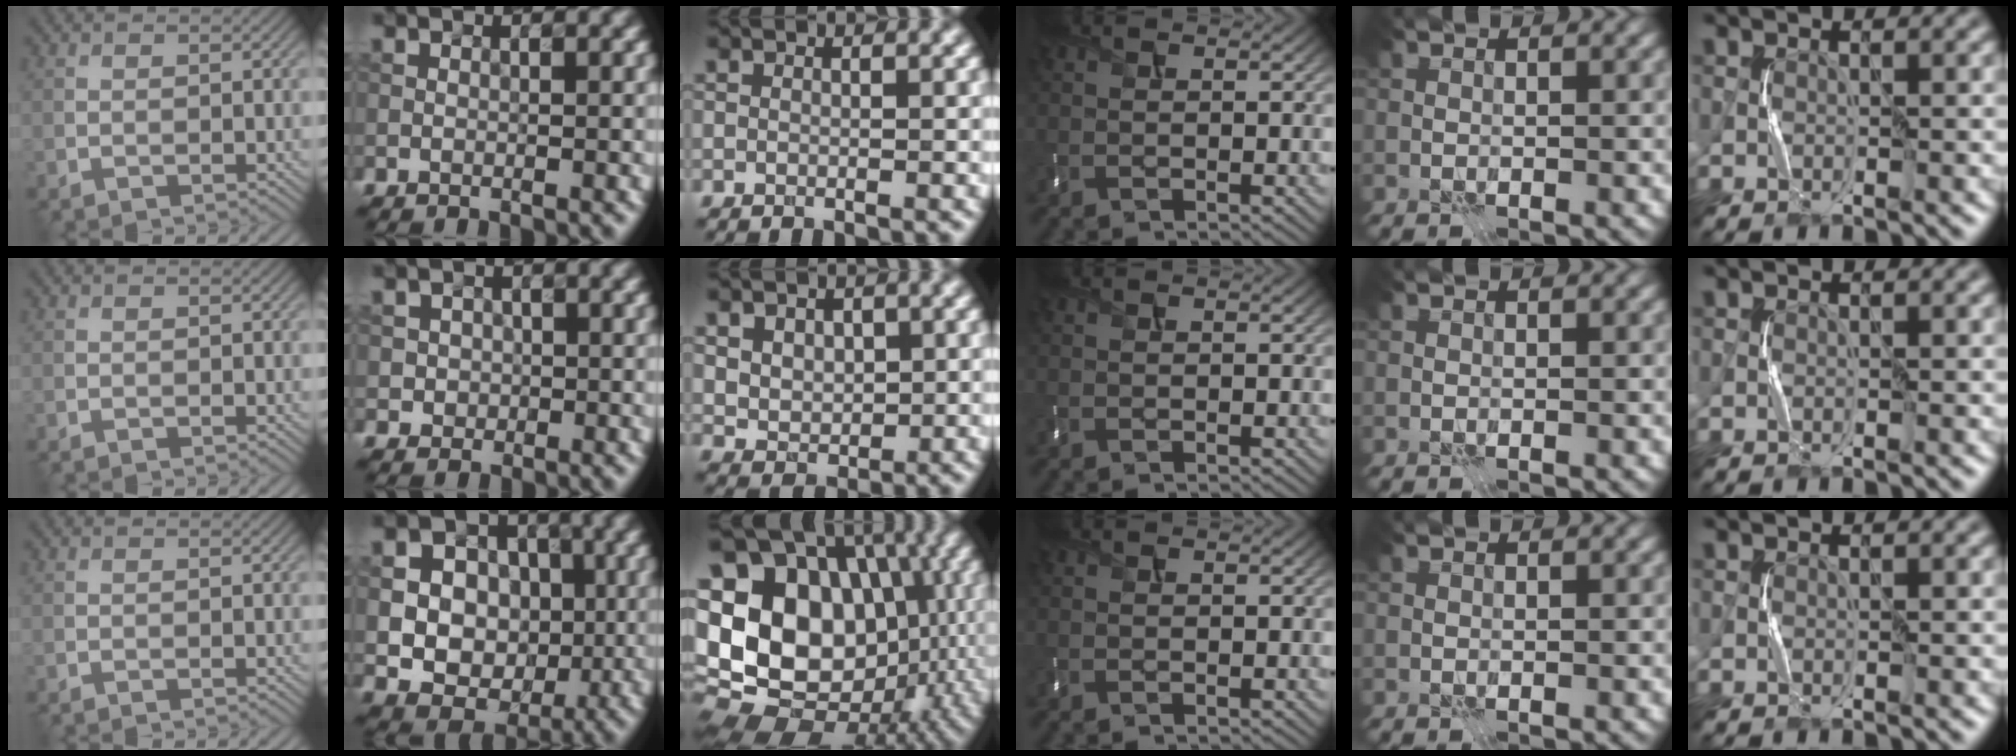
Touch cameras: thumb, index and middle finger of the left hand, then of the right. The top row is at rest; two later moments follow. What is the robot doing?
{"motion": "press", "object": "memory foam"}